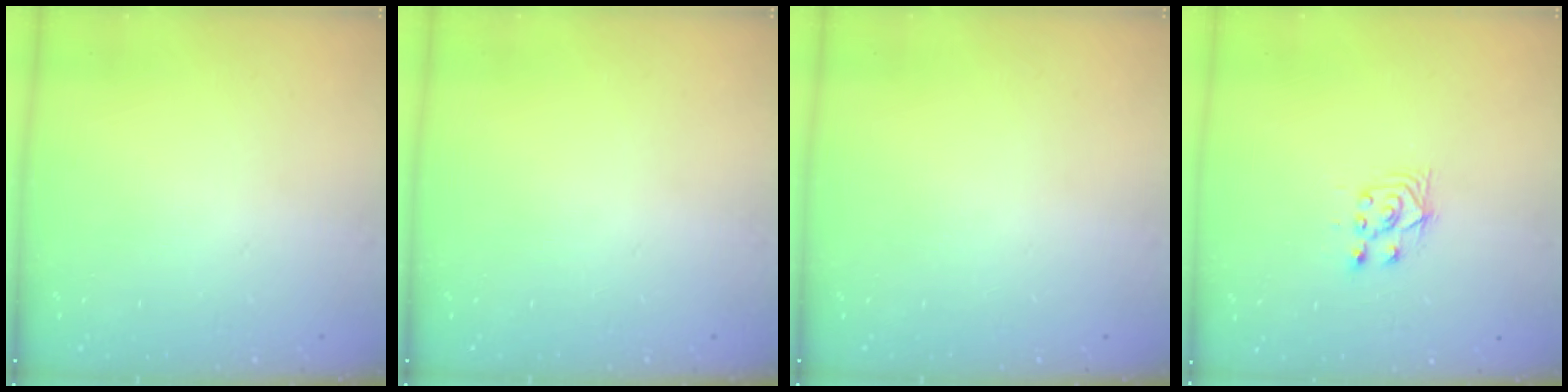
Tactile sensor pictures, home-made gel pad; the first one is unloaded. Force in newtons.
{"total": 0.0}
{"total": 0.0}
{"total": 4.4, "press": 4.2, "slide": 1.0}